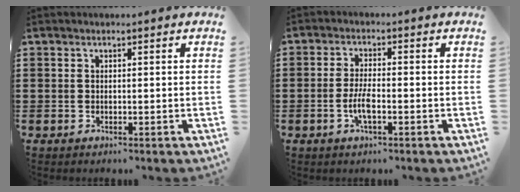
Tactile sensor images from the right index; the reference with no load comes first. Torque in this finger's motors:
{"motor_torque": [2.14, 0.00, 0.33, 0.04]}